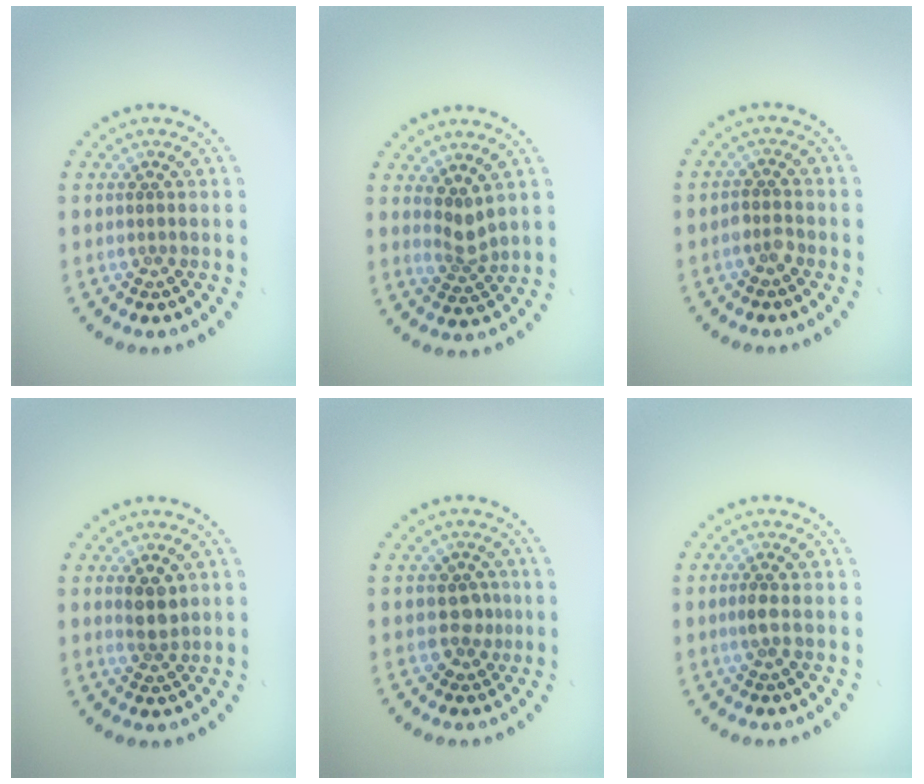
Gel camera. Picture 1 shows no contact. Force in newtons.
{"total": 1.9, "press": 1.3, "slide": 1.4}
{"total": 1.3, "press": 1.1, "slide": 0.6}
{"total": 1.9, "press": 1.7, "slide": 0.9}
{"total": 1.9, "press": 1.4, "slide": 1.2}
{"total": 0.9, "press": 0.8, "slide": 0.3}